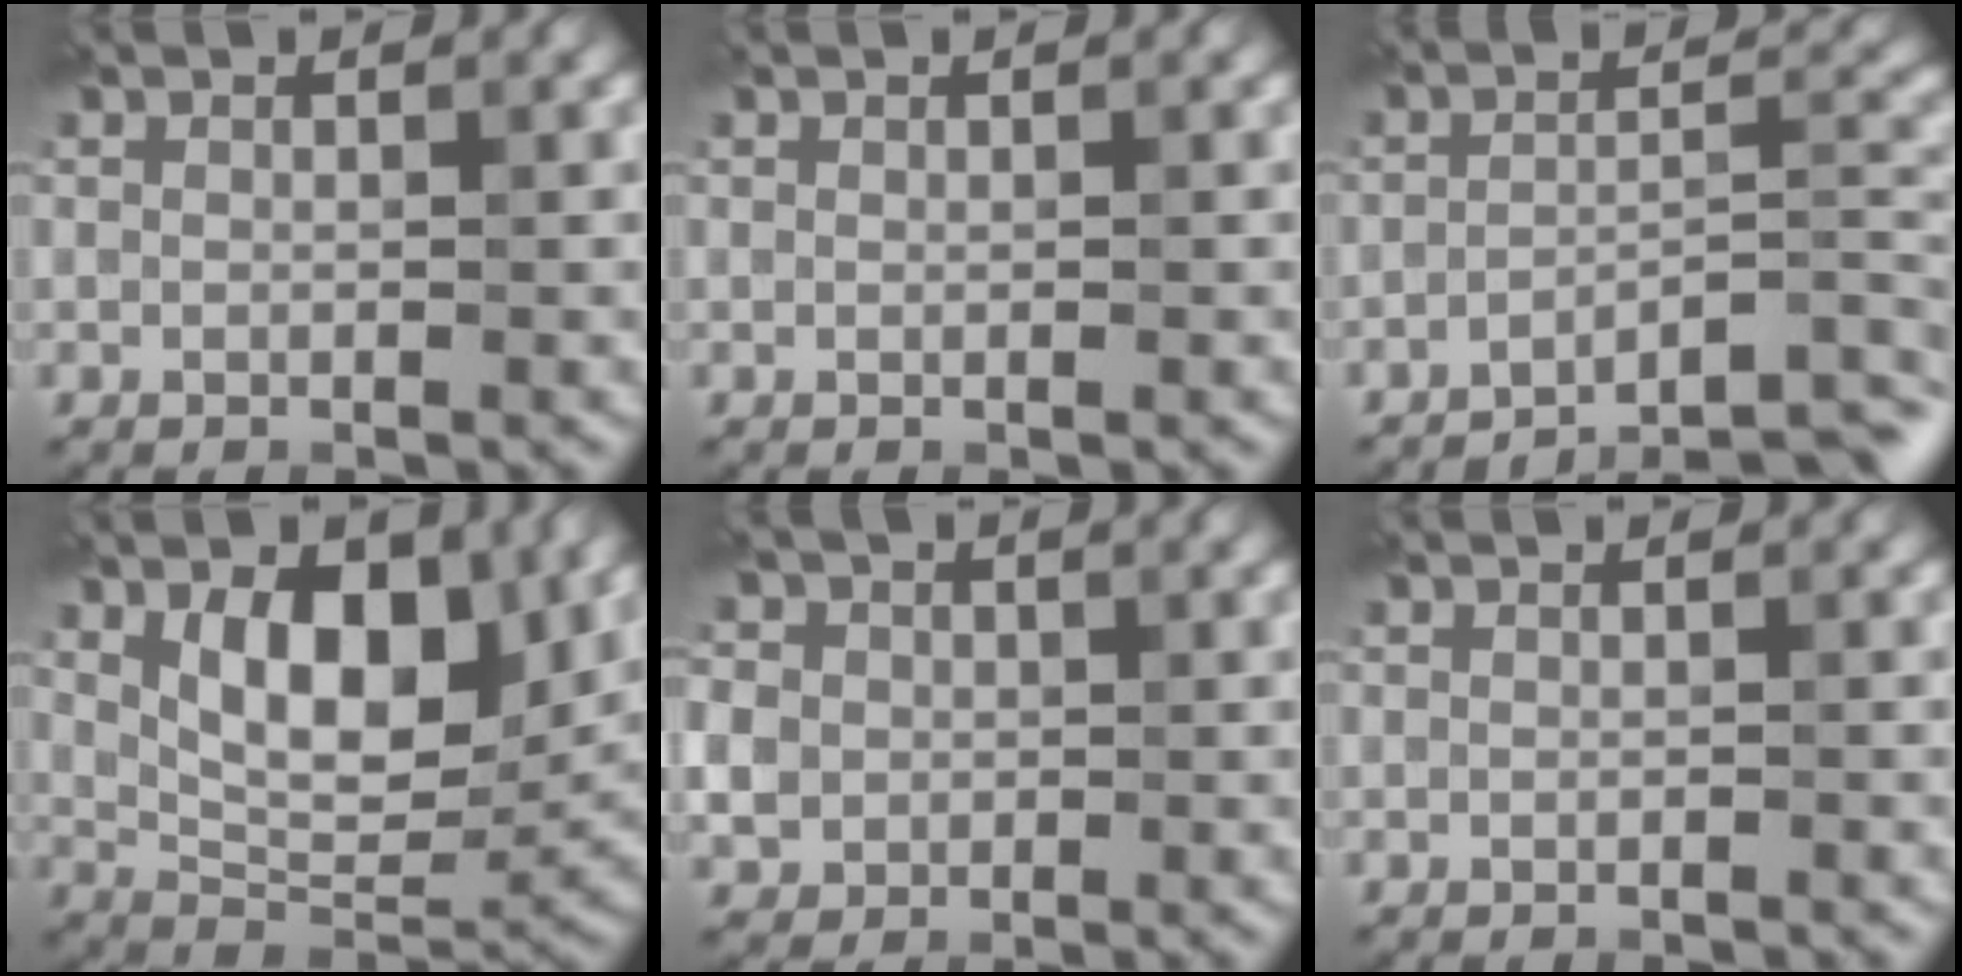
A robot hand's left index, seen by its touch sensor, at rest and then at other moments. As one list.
[{"total": 0.0}, {"total": 7.7, "force": [-6.4, 1.3, 4.1], "torque": [-0.057, 0.005, -0.096]}, {"total": 8.7, "force": [2.9, 4.4, 6.9], "torque": [-0.111, -0.009, 0.049]}, {"total": 4.8, "force": [0.1, 4.3, 2.0], "torque": [-0.054, 0.022, -0.010]}, {"total": 0.7, "force": [-0.6, 0.1, 0.3], "torque": [-0.002, 0.005, -0.015]}]